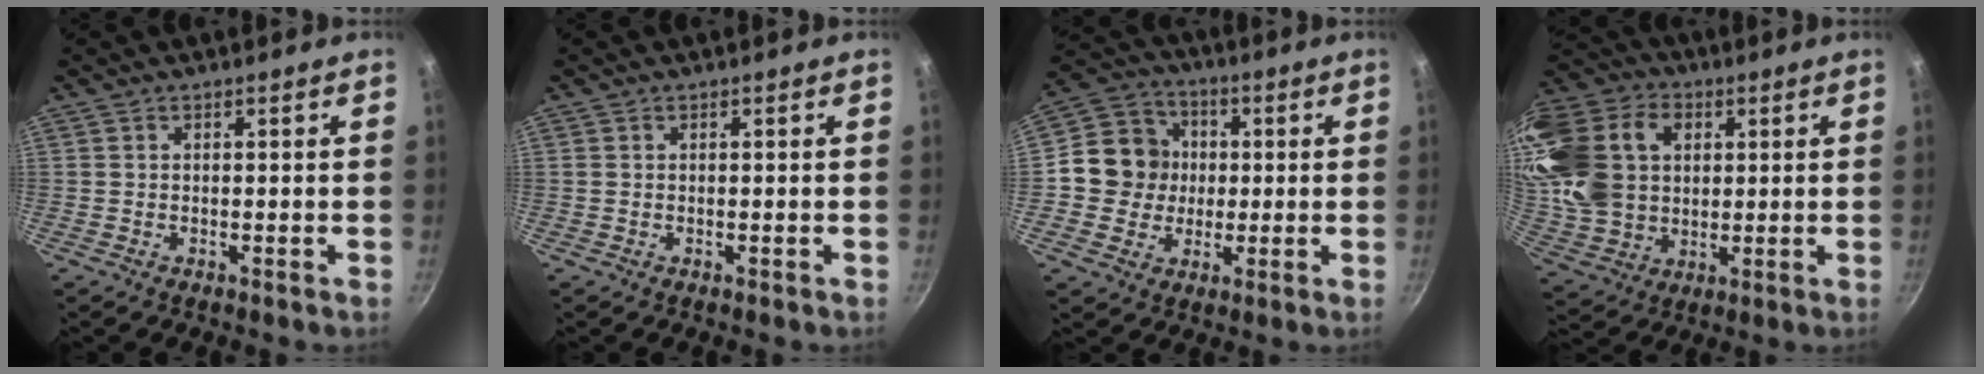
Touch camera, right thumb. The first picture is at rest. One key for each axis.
{"total": 0.0}
{"total": 11.2, "fx": 0.2, "fy": 10.5, "fz": 3.7, "tx": -0.030, "ty": 0.024, "tz": -0.009}
{"total": 23.5, "fx": 5.1, "fy": 17.8, "fz": 14.6, "tx": -0.295, "ty": 0.014, "tz": 0.100}